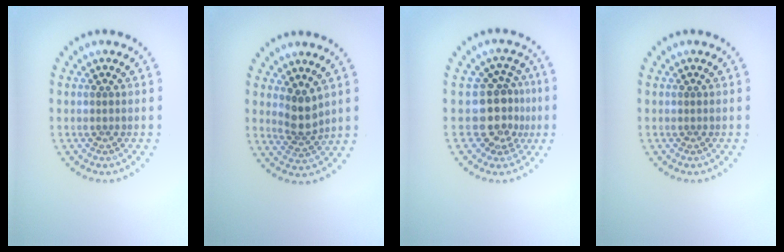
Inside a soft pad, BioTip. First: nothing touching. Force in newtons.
{"total": 2.5, "press": 2.0, "slide": 1.5}
{"total": 3.9, "press": 3.2, "slide": 2.1}
{"total": 0.0}